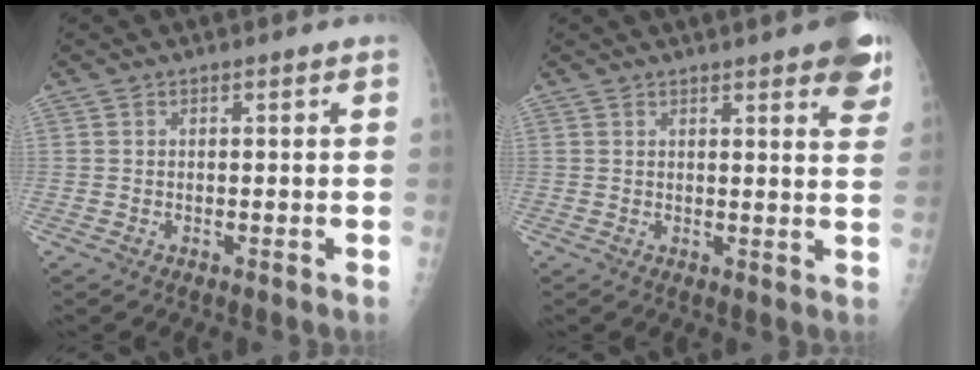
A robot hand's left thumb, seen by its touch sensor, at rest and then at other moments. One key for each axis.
{"total": 9.6, "fx": 5.9, "fy": 2.3, "fz": 7.3, "tx": -0.064, "ty": -0.017, "tz": 0.061}